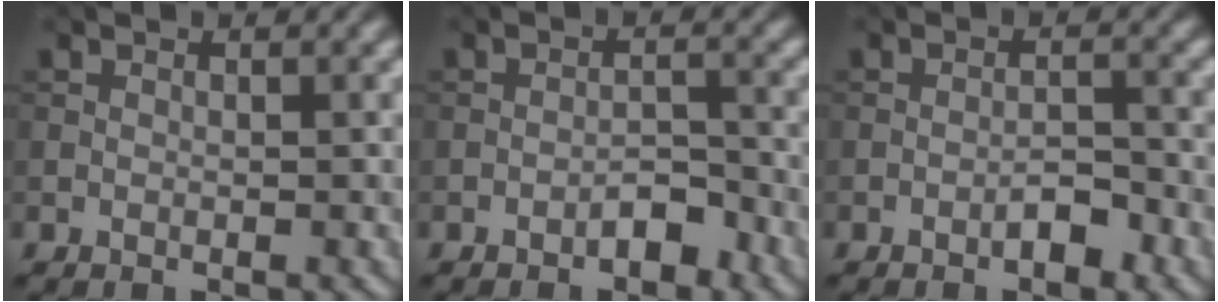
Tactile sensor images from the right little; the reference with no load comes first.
{"total": 2.1, "force": [-1.4, 0.8, 1.4], "torque": [-0.016, 0.008, -0.025]}
{"total": 2.1, "force": [-1.3, 0.7, 1.6], "torque": [-0.022, 0.006, -0.022]}